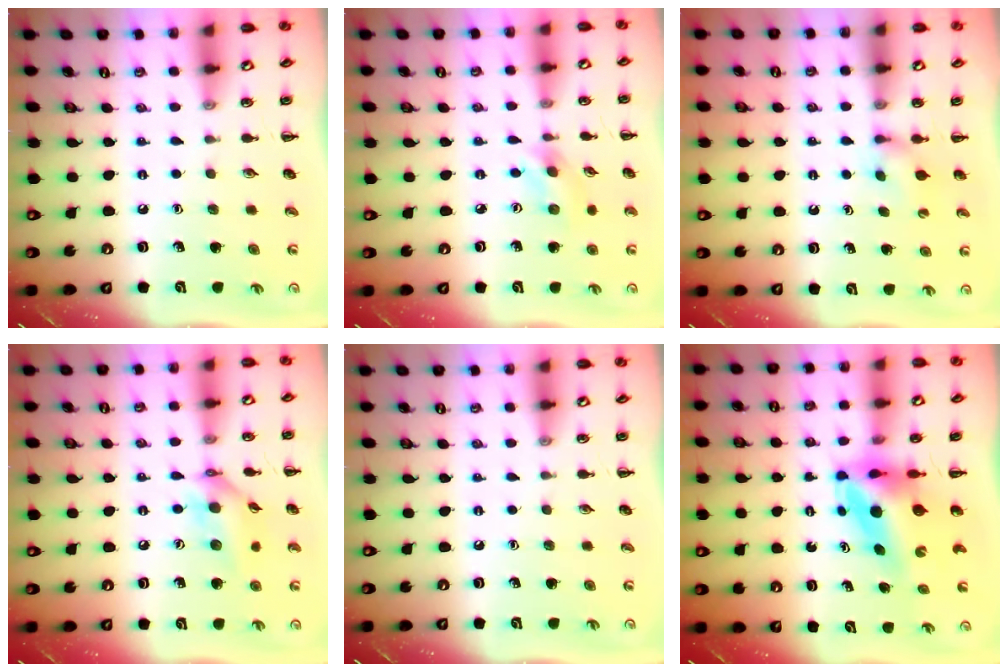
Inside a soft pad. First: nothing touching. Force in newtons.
{"total": 3.1, "press": 3.0, "slide": 0.7}
{"total": 3.7, "press": 3.5, "slide": 1.2}
{"total": 12.1, "press": 11.9, "slide": 2.3}
{"total": 0.0}
{"total": 6.5, "press": 6.2, "slide": 2.0}